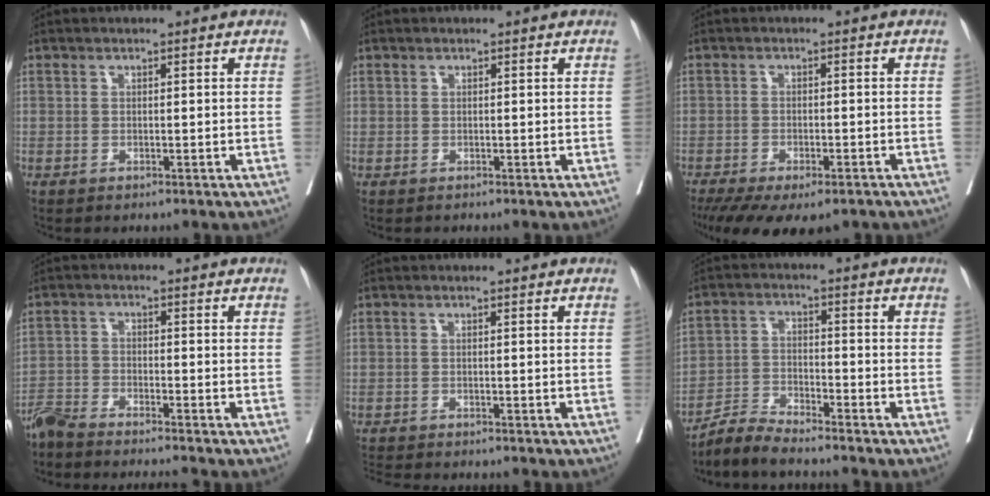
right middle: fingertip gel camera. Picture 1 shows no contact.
{"total": 0.6, "force": [0.0, 0.6, -0.1], "torque": [0.010, 0.005, -0.003]}
{"total": 13.4, "force": [-10.1, 4.6, 7.6], "torque": [-0.151, -0.025, -0.143]}
{"total": 8.1, "force": [-7.5, -0.5, 2.9], "torque": [-0.036, -0.016, -0.127]}
{"total": 6.3, "force": [-5.8, 0.9, 2.3], "torque": [-0.031, -0.009, -0.090]}
{"total": 5.3, "force": [-5.2, 0.1, 1.0], "torque": [-0.019, -0.010, -0.099]}